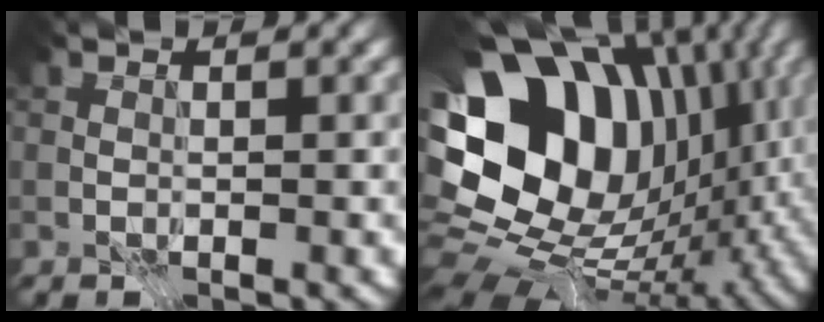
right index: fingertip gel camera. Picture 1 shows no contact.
{"total": 18.5, "force": [3.7, 14.3, 11.2], "torque": [-0.181, -0.004, 0.086]}